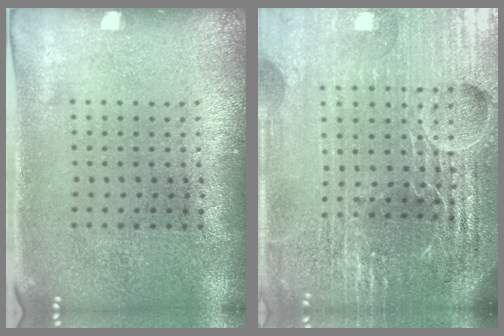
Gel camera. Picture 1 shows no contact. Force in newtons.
{"total": 6.4, "press": 5.7, "slide": 3.1}